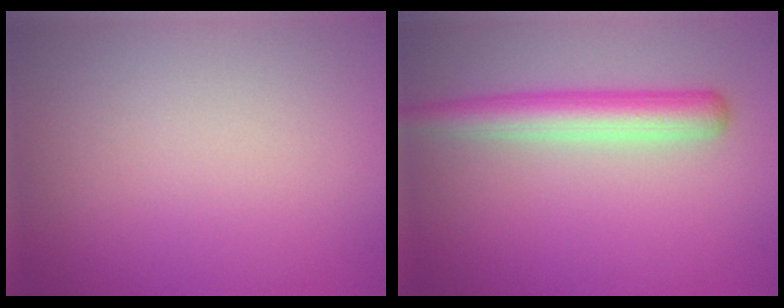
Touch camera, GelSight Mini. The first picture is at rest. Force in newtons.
{"total": 4.1, "press": 4.1, "slide": 0.1}